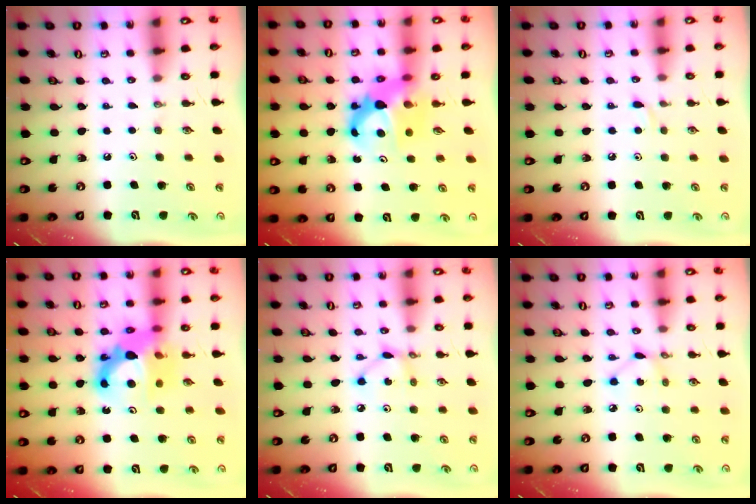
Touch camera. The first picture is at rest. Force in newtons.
{"total": 7.7, "press": 7.7, "slide": 0.5}
{"total": 3.2, "press": 3.1, "slide": 0.4}
{"total": 13.6, "press": 13.4, "slide": 2.6}
{"total": 4.7, "press": 4.7, "slide": 0.2}
{"total": 2.8, "press": 2.8, "slide": 0.1}